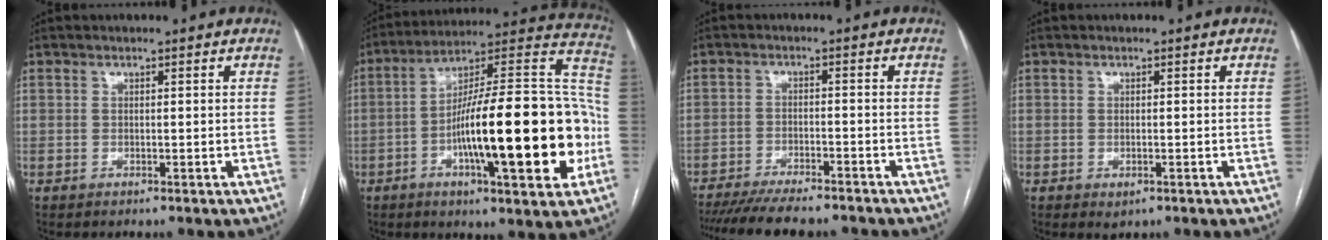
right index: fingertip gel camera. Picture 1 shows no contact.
{"total": 27.2, "force": [-6.1, 4.5, 26.1], "torque": [-0.354, 0.016, -0.094]}
{"total": 14.0, "force": [-12.4, 2.2, 6.2], "torque": [-0.103, -0.017, -0.179]}
{"total": 1.3, "force": [-0.5, 0.7, 0.9], "torque": [-0.010, -0.002, 0.000]}